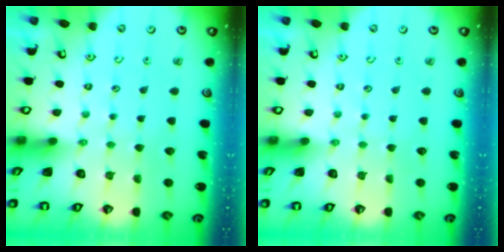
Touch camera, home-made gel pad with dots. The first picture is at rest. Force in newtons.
{"total": 0.0}